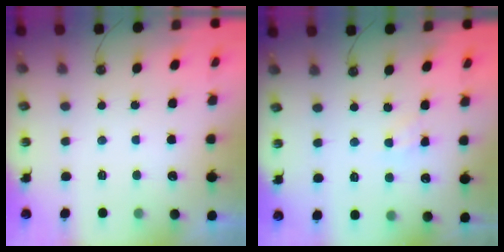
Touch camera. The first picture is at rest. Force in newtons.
{"total": 1.3, "press": 1.3, "slide": 0.2}